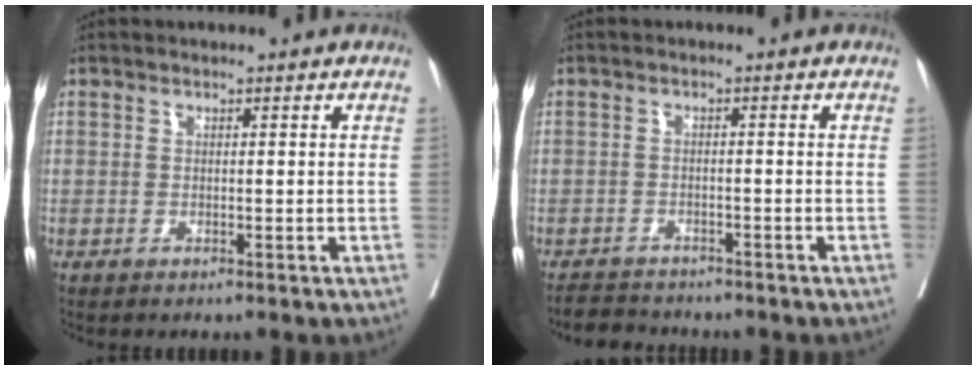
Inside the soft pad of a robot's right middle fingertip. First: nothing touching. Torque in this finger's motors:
{"motor_torque": [0.27, -0.33, -0.03, 0.00]}